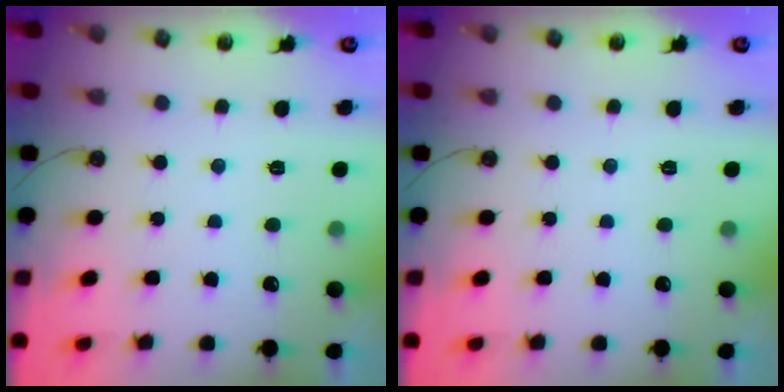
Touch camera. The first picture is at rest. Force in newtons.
{"total": 0.0}